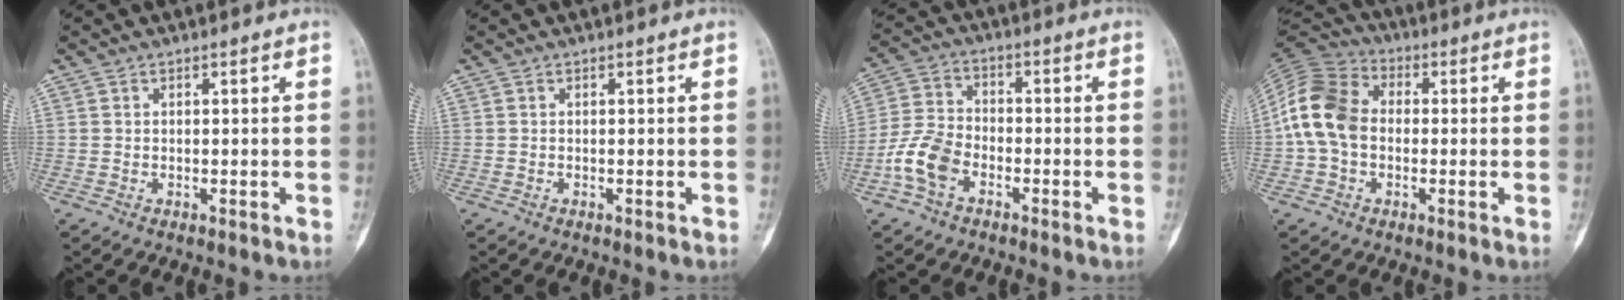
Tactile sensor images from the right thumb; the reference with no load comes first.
{"total": 0.0}
{"total": 8.6, "force": [-3.9, 5.4, 5.5], "torque": [-0.112, 0.026, -0.082]}
{"total": 12.4, "force": [-0.5, 9.2, 8.2], "torque": [-0.157, 0.031, -0.022]}